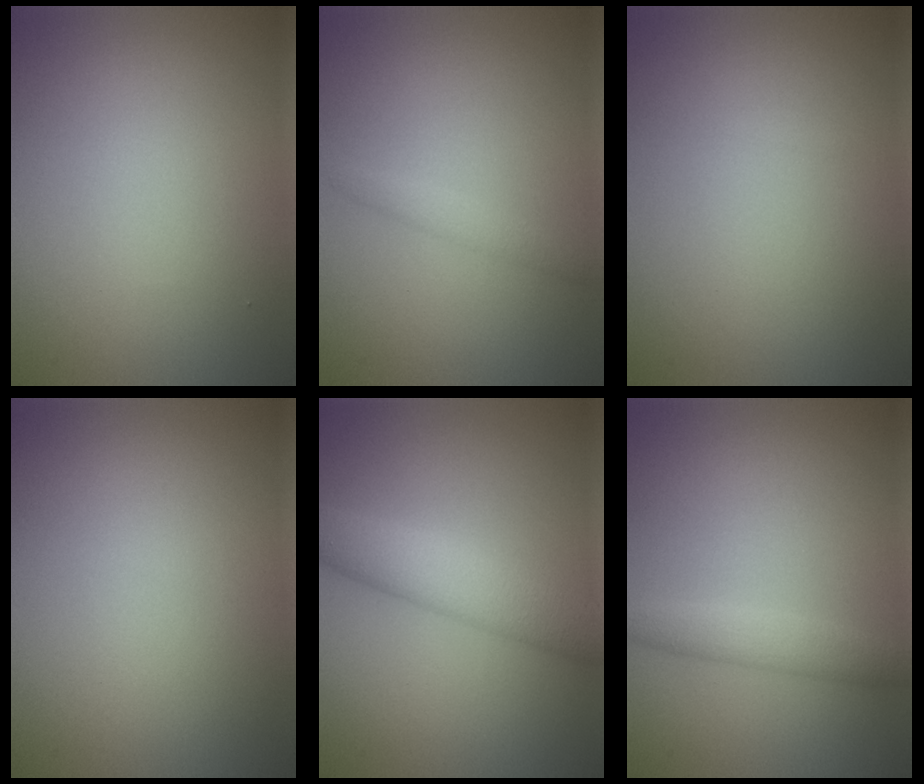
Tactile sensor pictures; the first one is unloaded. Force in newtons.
{"total": 1.2, "press": 1.2, "slide": 0.1}
{"total": 0.0}
{"total": 0.0}
{"total": 4.8, "press": 4.8, "slide": 0.2}
{"total": 2.5, "press": 2.5, "slide": 0.1}